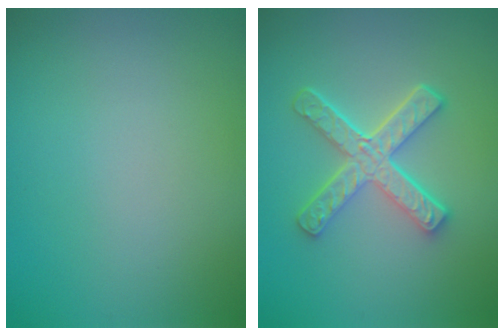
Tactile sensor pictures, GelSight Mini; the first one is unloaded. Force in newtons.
{"total": 4.9, "press": 3.7, "slide": 3.2}